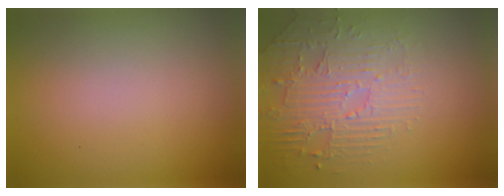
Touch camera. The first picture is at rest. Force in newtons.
{"total": 2.8, "press": 2.5, "slide": 1.4}